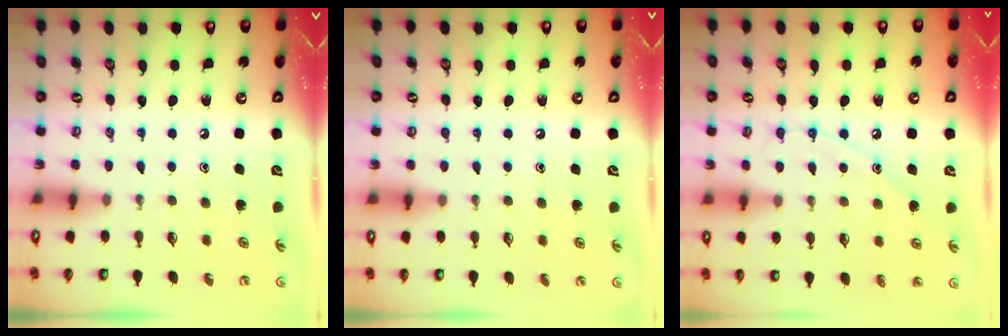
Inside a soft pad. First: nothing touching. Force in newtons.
{"total": 2.9, "press": 2.8, "slide": 0.4}
{"total": 8.0, "press": 7.9, "slide": 0.6}